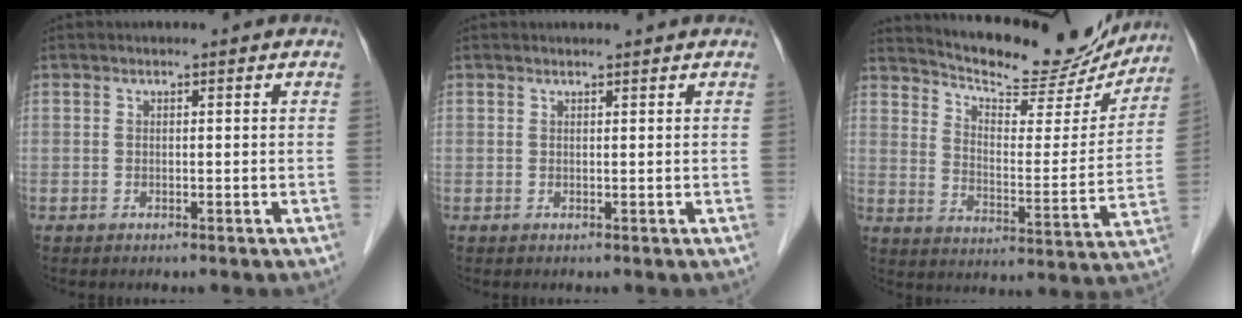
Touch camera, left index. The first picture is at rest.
{"total": 1.2, "force": [1.2, 0.0, 0.2], "torque": [-0.006, 0.009, 0.019]}
{"total": 19.6, "force": [18.2, 3.9, 6.2], "torque": [-0.095, -0.026, 0.249]}